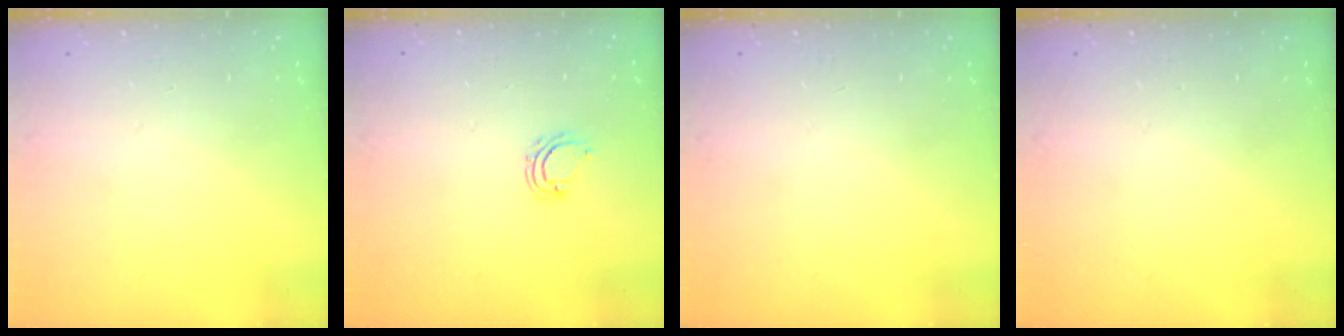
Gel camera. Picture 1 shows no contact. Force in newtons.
{"total": 5.4, "press": 5.4, "slide": 0.4}
{"total": 0.0}
{"total": 0.0}